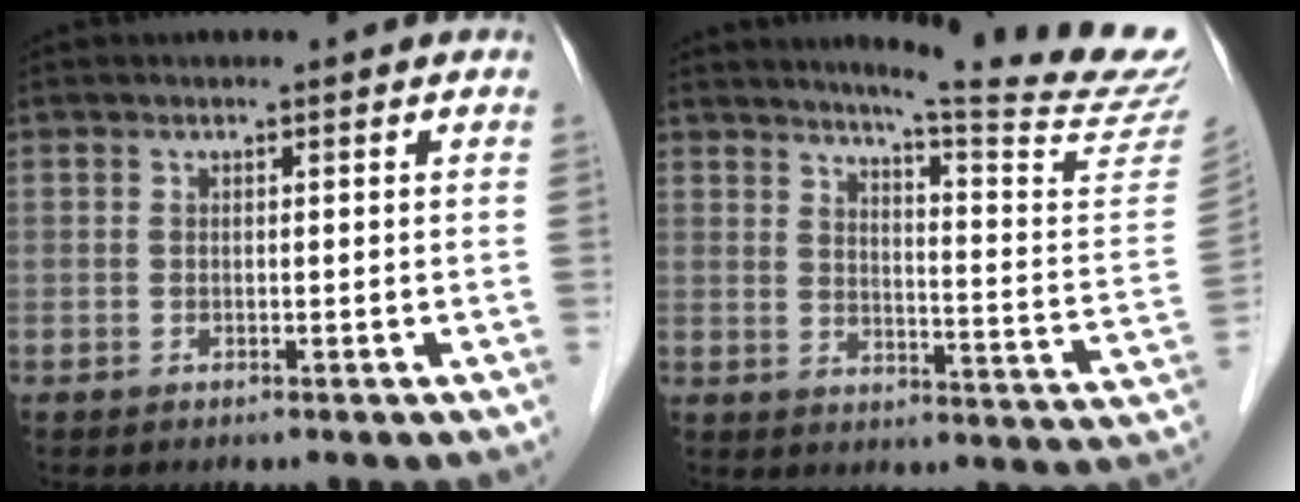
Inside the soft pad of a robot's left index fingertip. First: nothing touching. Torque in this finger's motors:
{"motor_torque": [0.99, -1.15, 0.23, 0.05]}